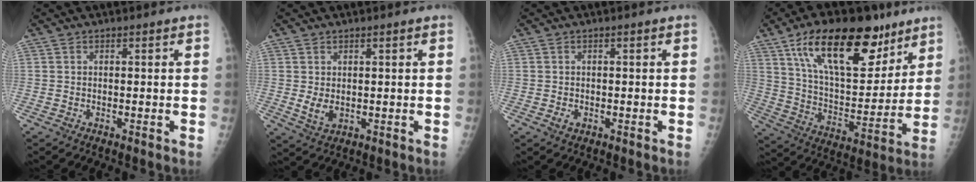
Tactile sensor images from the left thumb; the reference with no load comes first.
{"total": 3.4, "force": [0.3, 1.8, 2.8], "torque": [-0.045, -0.007, 0.014]}
{"total": 1.2, "force": [-0.4, 0.8, 0.9], "torque": [-0.014, 0.002, -0.005]}
{"total": 24.0, "force": [14.2, 10.8, 16.0], "torque": [-0.218, -0.048, 0.243]}